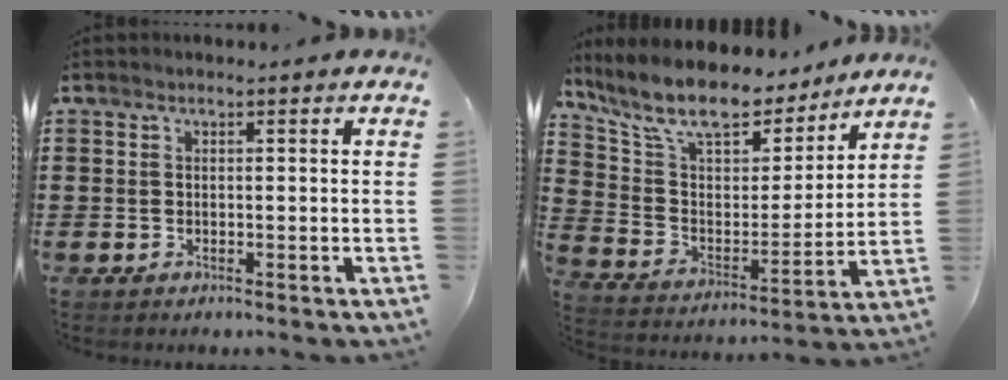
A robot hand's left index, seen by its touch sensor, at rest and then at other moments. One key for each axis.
{"total": 11.1, "fx": 9.5, "fy": 3.0, "fz": 4.8, "tx": -0.137, "ty": -0.057, "tz": 0.168}